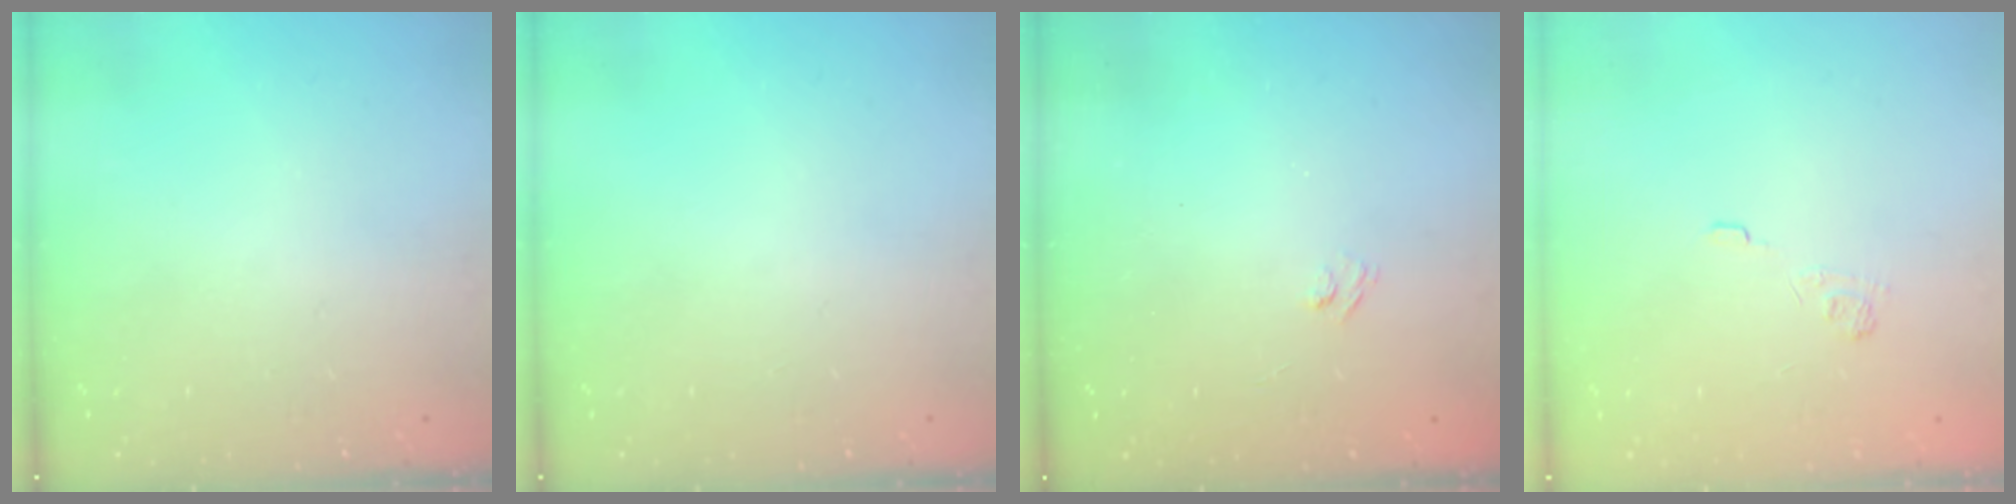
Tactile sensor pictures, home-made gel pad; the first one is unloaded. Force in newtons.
{"total": 0.0}
{"total": 2.2, "press": 2.0, "slide": 1.0}
{"total": 2.3, "press": 1.9, "slide": 1.4}